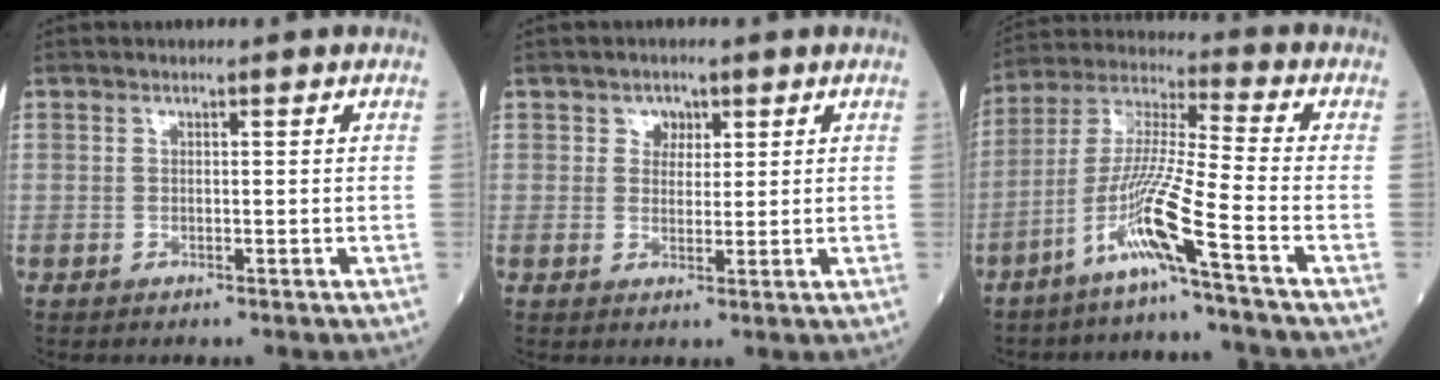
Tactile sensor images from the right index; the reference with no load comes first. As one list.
[{"total": 2.4, "force": [1.1, 1.9, 0.8], "torque": [-0.006, 0.000, 0.015]}, {"total": 11.1, "force": [-5.8, -1.7, 9.4], "torque": [-0.195, -0.012, -0.120]}]